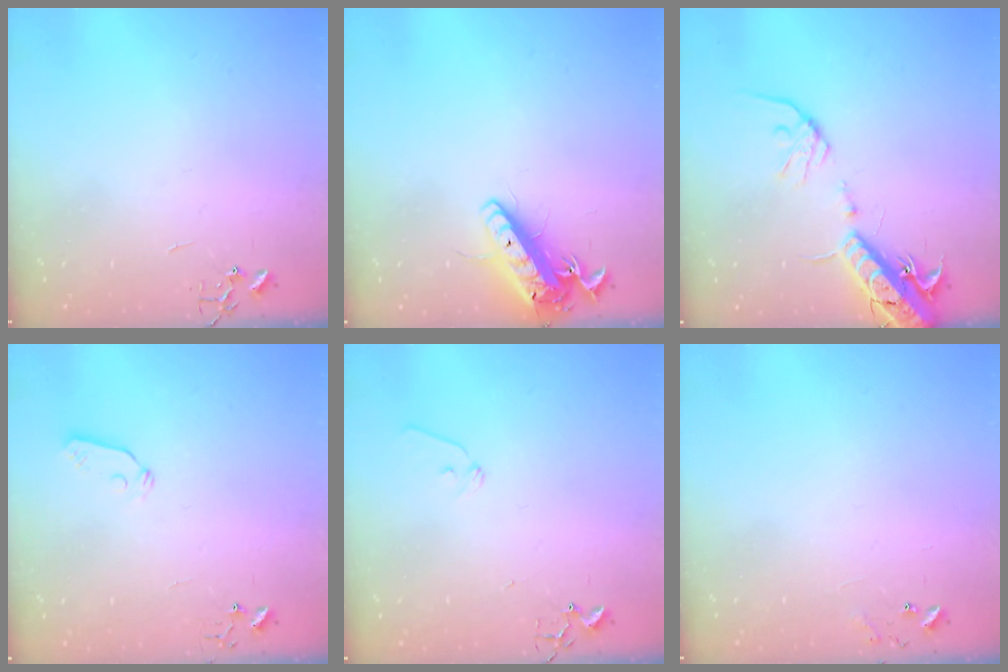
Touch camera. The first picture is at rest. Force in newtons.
{"total": 14.0, "press": 13.8, "slide": 2.7}
{"total": 16.5, "press": 16.2, "slide": 3.6}
{"total": 3.8, "press": 3.7, "slide": 0.5}
{"total": 7.0, "press": 6.9, "slide": 0.8}
{"total": 7.0, "press": 7.0, "slide": 0.5}